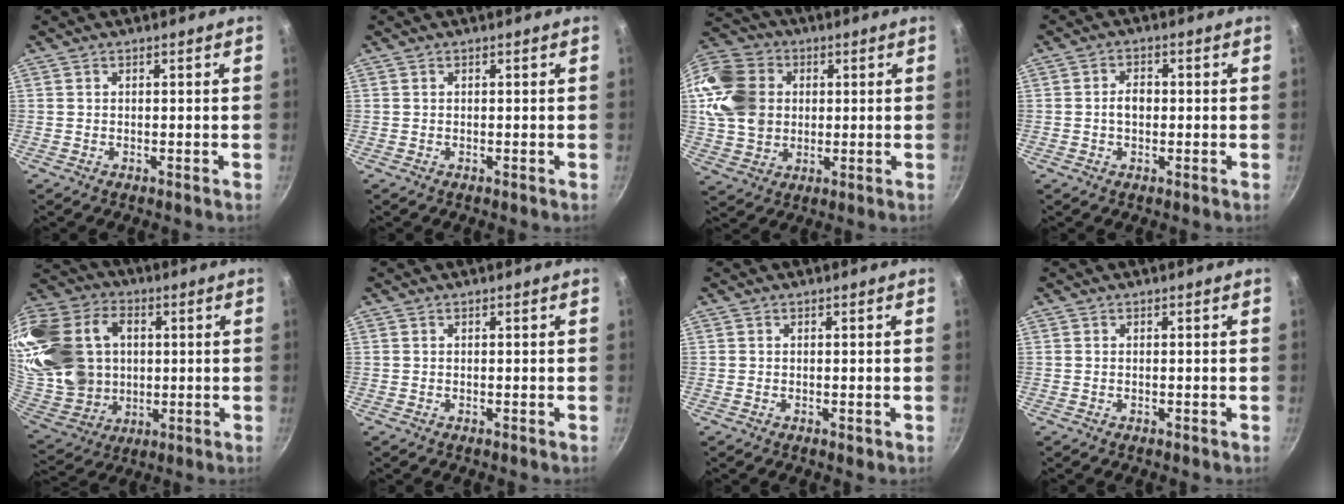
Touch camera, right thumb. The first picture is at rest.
{"total": 0.0}
{"total": 18.0, "force": [3.2, 14.7, 9.8], "torque": [-0.188, 0.018, 0.059]}
{"total": 3.4, "force": [-0.2, 2.4, 2.4], "torque": [-0.026, 0.012, -0.006]}
{"total": 30.3, "force": [5.2, 23.2, 18.8], "torque": [-0.409, 0.025, 0.110]}
{"total": 0.0}
{"total": 0.5, "force": [-0.1, 0.3, 0.4], "torque": [-0.004, 0.000, -0.002]}
{"total": 0.0}